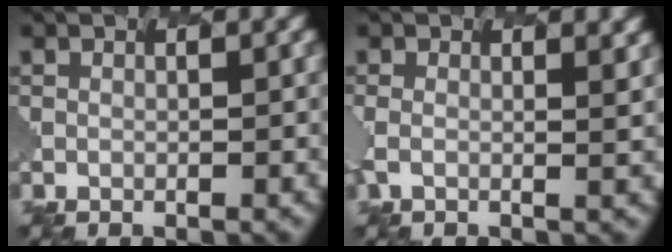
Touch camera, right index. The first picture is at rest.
{"total": 1.1, "force": [0.7, -0.1, 0.8], "torque": [-0.001, 0.012, -0.007]}